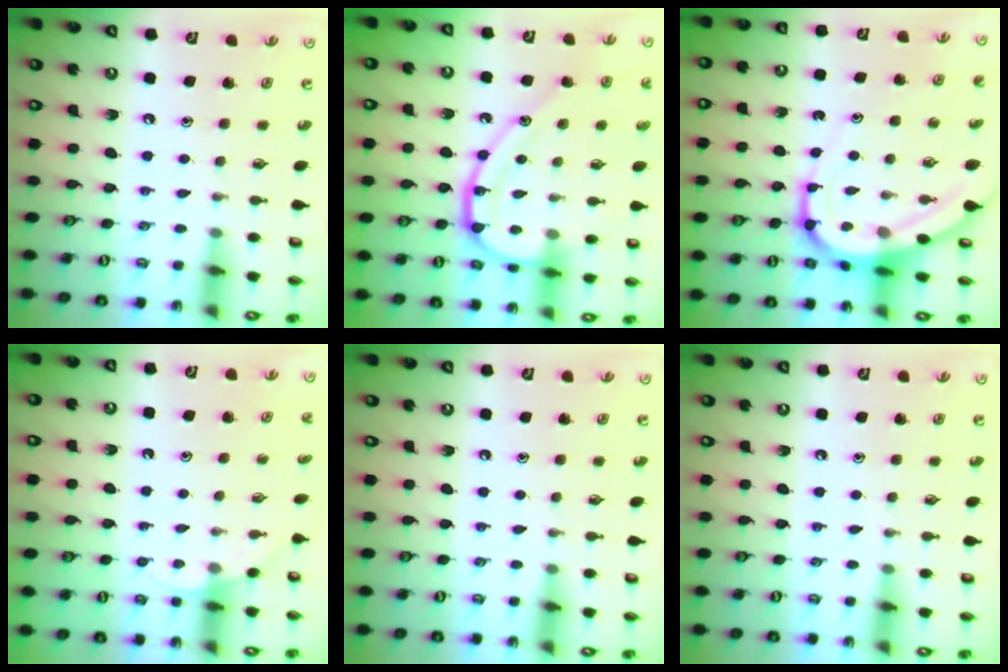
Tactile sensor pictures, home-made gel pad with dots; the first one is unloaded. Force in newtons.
{"total": 16.9, "press": 16.8, "slide": 1.3}
{"total": 12.4, "press": 12.3, "slide": 1.2}
{"total": 2.9, "press": 2.9, "slide": 0.2}
{"total": 0.0}
{"total": 0.0}